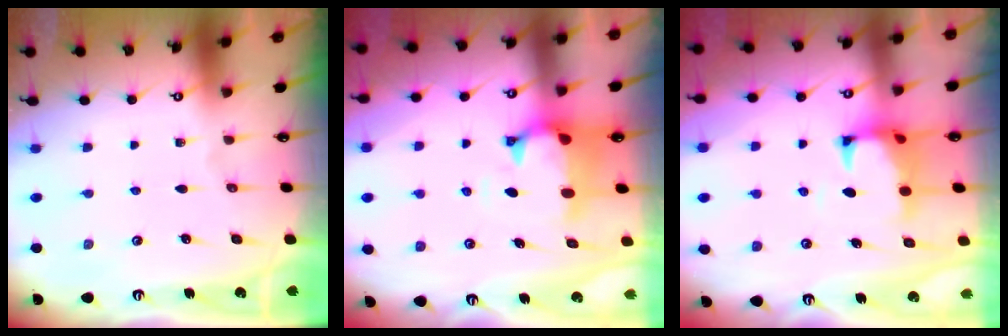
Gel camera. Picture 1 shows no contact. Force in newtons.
{"total": 1.1, "press": 0.1, "slide": 1.1}
{"total": 1.6, "press": 1.1, "slide": 1.1}